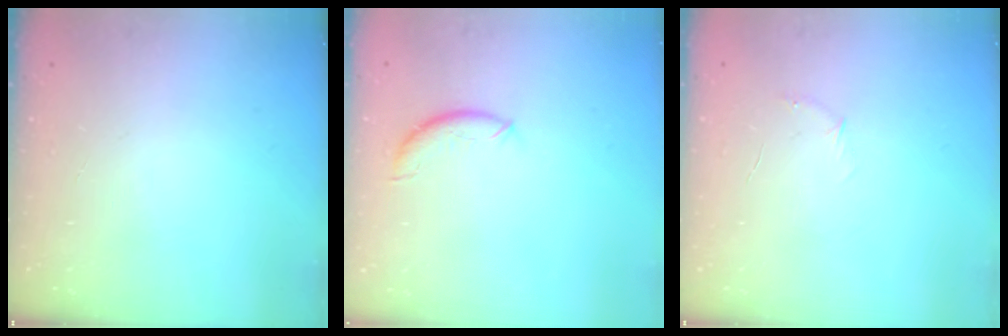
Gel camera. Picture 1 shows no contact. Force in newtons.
{"total": 7.8, "press": 7.8, "slide": 0.5}
{"total": 3.7, "press": 3.6, "slide": 1.0}